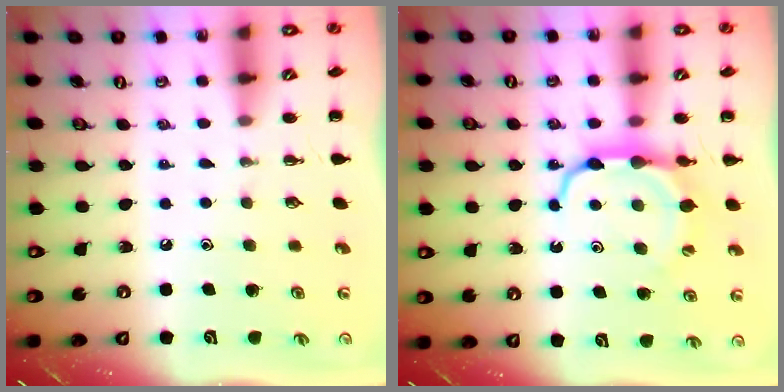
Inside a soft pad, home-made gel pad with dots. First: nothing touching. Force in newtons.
{"total": 8.6, "press": 8.5, "slide": 1.4}